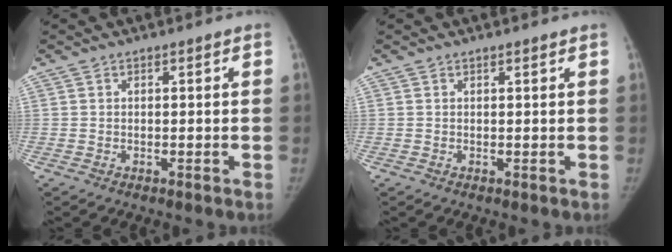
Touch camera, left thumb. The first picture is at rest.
{"total": 0.7, "force": [0.6, 0.0, 0.4], "torque": [-0.008, -0.003, 0.010]}